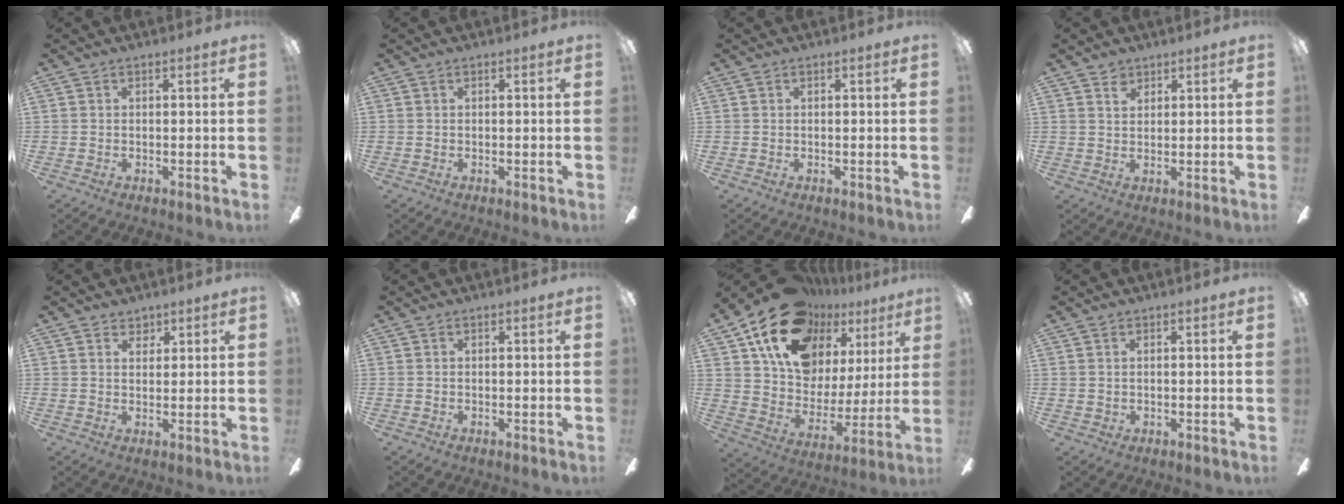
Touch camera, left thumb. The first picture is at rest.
{"total": 0.0}
{"total": 0.0}
{"total": 2.6, "force": [2.0, 1.5, 0.6], "torque": [0.001, -0.006, 0.035]}
{"total": 2.7, "force": [2.1, 1.7, 0.3], "torque": [0.006, -0.007, 0.037]}
{"total": 0.0}
{"total": 19.7, "force": [14.0, 11.3, 8.0], "torque": [-0.153, -0.091, 0.257]}
{"total": 0.7, "force": [0.5, 0.5, 0.2], "torque": [-0.004, 0.003, 0.008]}